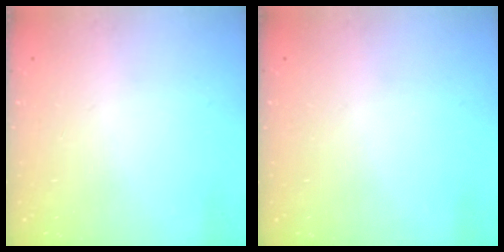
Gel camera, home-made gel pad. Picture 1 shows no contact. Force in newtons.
{"total": 0.0}